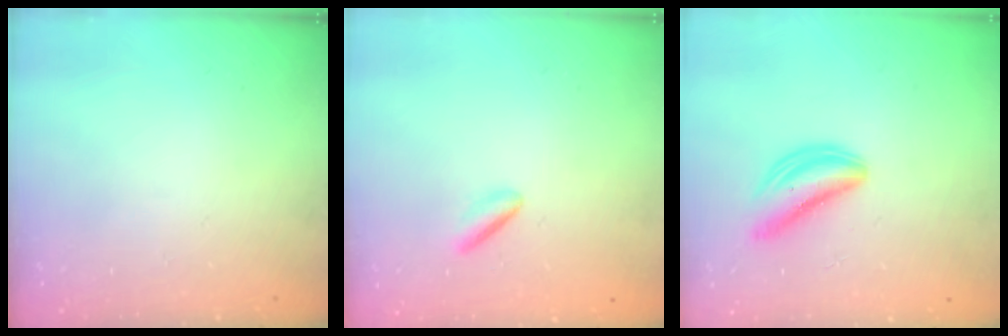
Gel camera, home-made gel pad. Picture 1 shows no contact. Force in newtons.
{"total": 2.2, "press": 2.1, "slide": 0.8}
{"total": 5.8, "press": 5.7, "slide": 1.0}